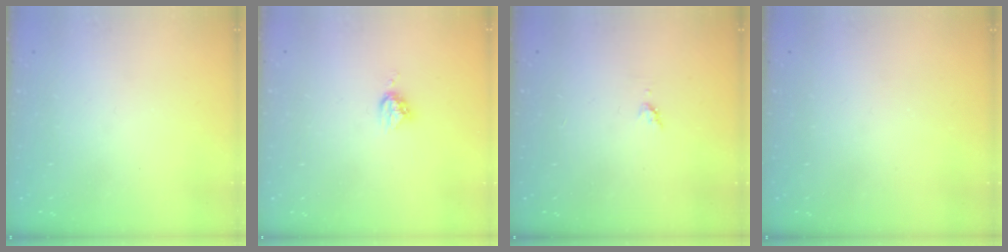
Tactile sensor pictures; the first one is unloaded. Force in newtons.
{"total": 5.1, "press": 5.1, "slide": 0.0}
{"total": 3.5, "press": 3.4, "slide": 0.5}
{"total": 0.0}